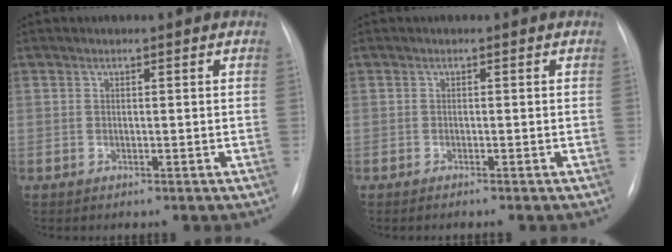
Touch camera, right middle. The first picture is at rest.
{"total": 1.1, "force": [-0.8, -0.2, 0.6], "torque": [-0.007, -0.002, -0.010]}